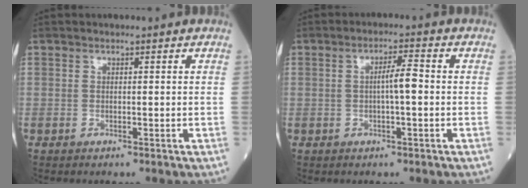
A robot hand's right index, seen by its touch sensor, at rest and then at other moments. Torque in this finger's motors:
{"motor_torque": [0.10, -0.02, 0.03, 0.04]}